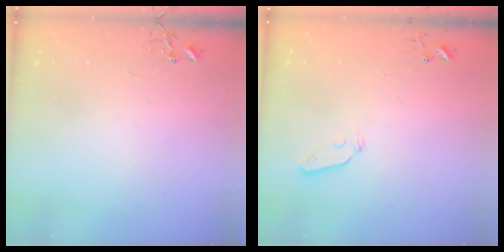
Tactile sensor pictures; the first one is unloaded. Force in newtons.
{"total": 3.8, "press": 3.8, "slide": 0.5}